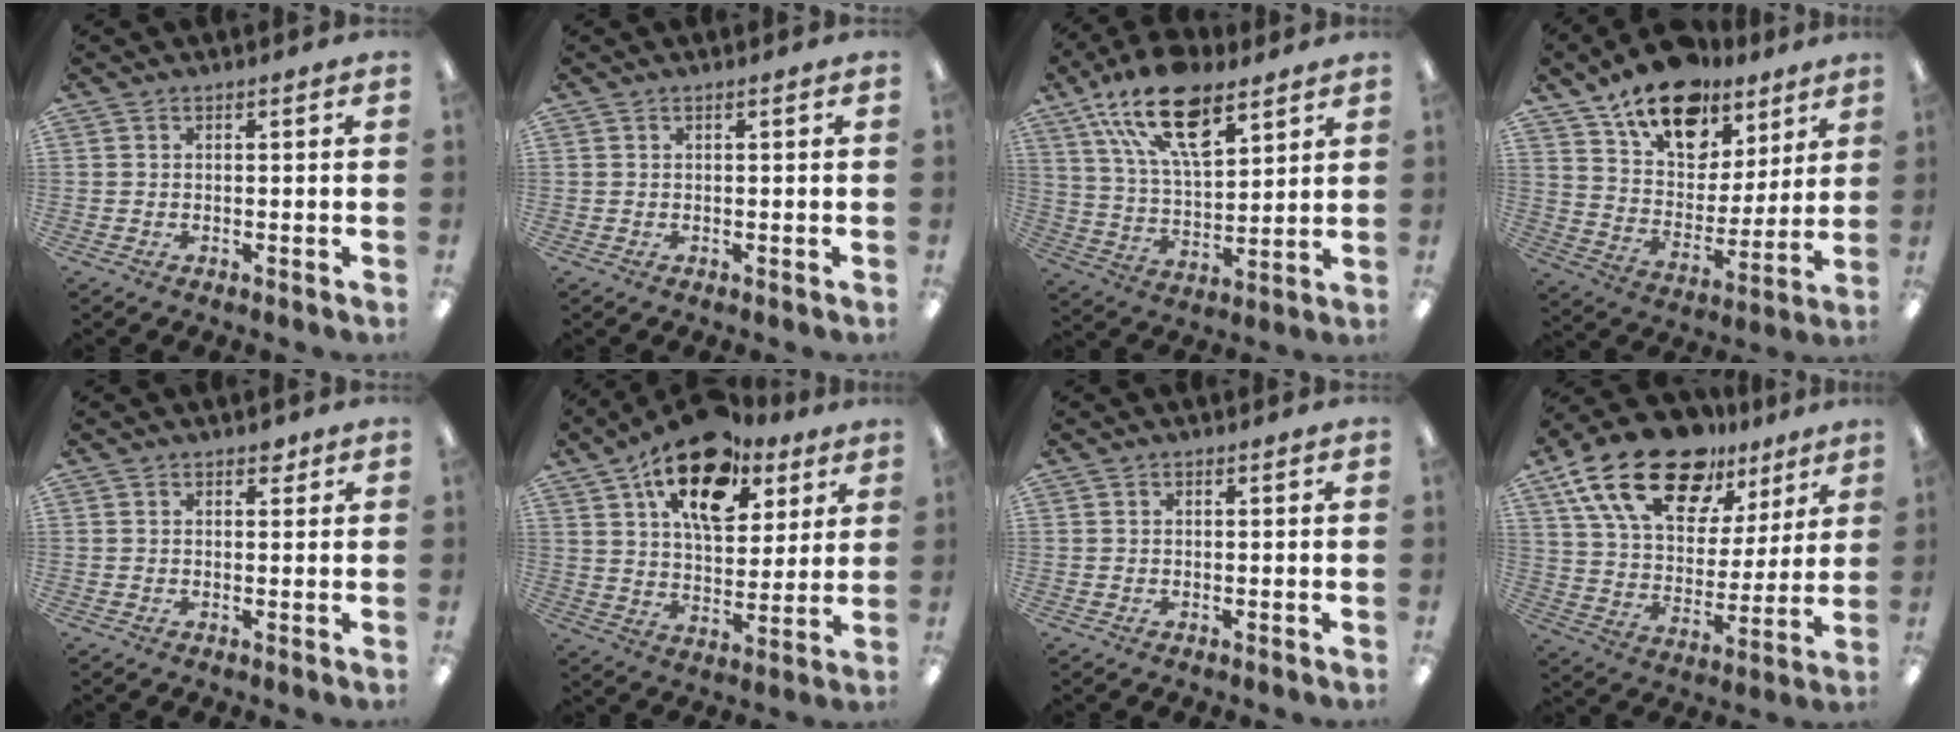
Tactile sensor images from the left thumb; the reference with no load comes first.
{"total": 0.0}
{"total": 19.4, "force": [11.4, 9.2, 12.7], "torque": [-0.219, -0.047, 0.201]}
{"total": 17.8, "force": [12.2, 10.4, 7.6], "torque": [-0.122, -0.074, 0.220]}
{"total": 1.9, "force": [1.2, 1.2, 0.9], "torque": [-0.003, -0.004, 0.018]}
{"total": 18.4, "force": [11.1, 9.8, 10.9], "torque": [-0.167, -0.051, 0.190]}
{"total": 0.0}
{"total": 22.5, "force": [14.6, 11.5, 12.7], "torque": [-0.222, -0.077, 0.260]}